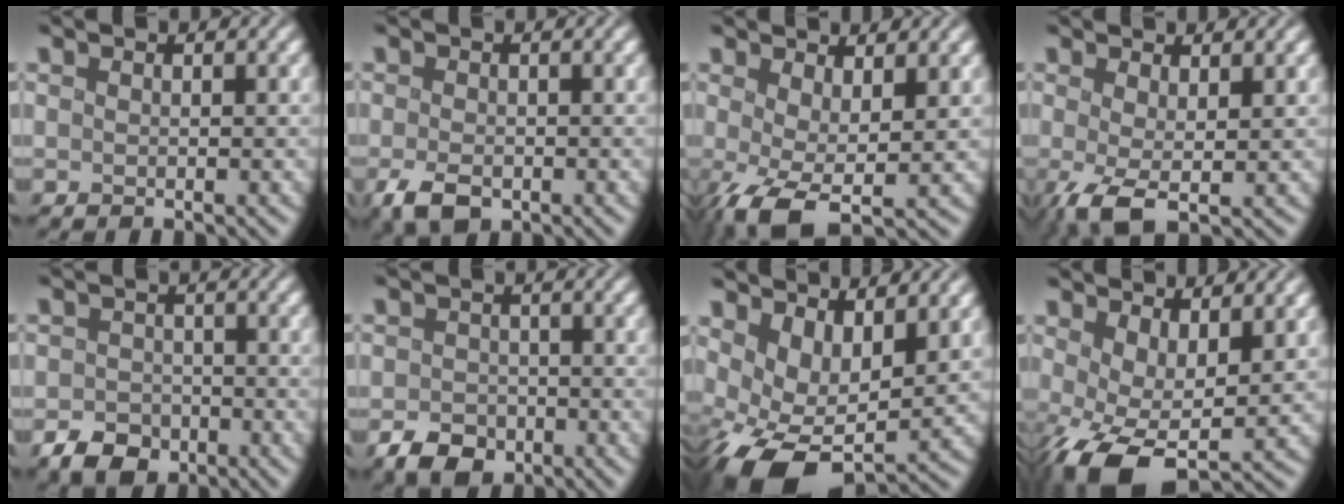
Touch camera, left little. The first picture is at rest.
{"total": 3.3, "force": [-1.6, 1.9, 2.1], "torque": [-0.044, -0.008, -0.031]}
{"total": 5.5, "force": [-0.8, 2.4, 4.9], "torque": [-0.096, -0.006, -0.019]}
{"total": 3.5, "force": [-0.6, 1.2, 3.2], "torque": [-0.064, -0.005, -0.015]}
{"total": 3.2, "force": [-2.1, 2.1, 1.0], "torque": [-0.009, -0.003, -0.043]}
{"total": 3.3, "force": [-2.0, 2.3, 1.4], "torque": [-0.015, -0.005, -0.042]}
{"total": 10.3, "force": [-0.8, 6.2, 8.2], "torque": [-0.150, -0.026, -0.004]}
{"total": 7.9, "force": [-1.0, 4.2, 6.7], "torque": [-0.134, -0.022, -0.012]}